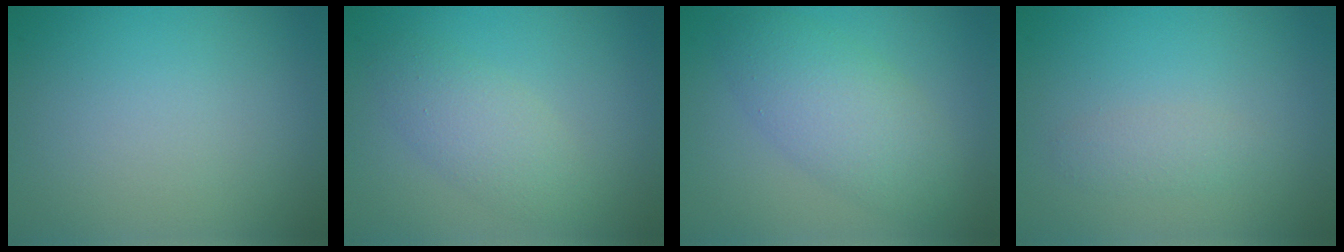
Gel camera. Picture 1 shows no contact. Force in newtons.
{"total": 2.8, "press": 2.8, "slide": 0.2}
{"total": 4.4, "press": 4.4, "slide": 0.1}
{"total": 1.3, "press": 1.3, "slide": 0.0}